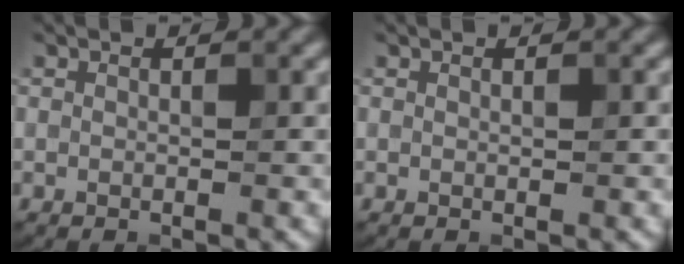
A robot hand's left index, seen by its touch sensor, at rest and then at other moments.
{"total": 0.0}